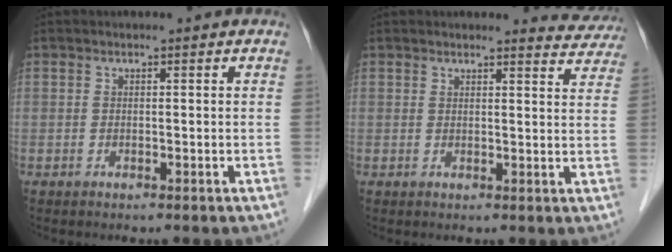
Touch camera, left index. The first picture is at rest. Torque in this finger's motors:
{"motor_torque": [0.90, -0.92, 0.06, -0.01]}